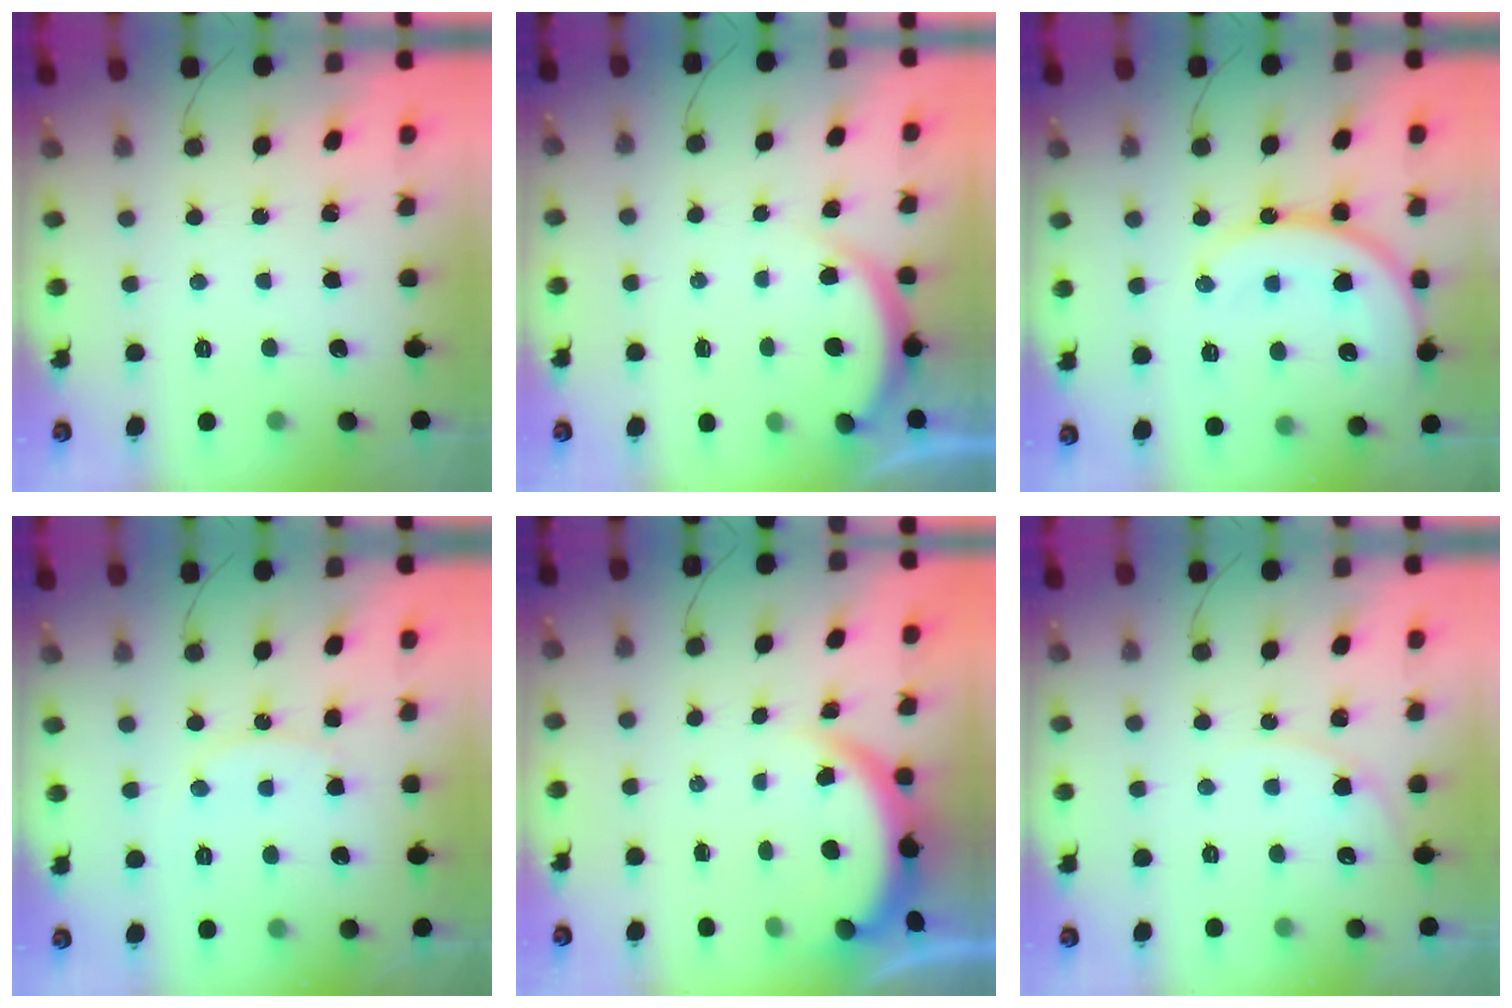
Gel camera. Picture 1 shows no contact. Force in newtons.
{"total": 3.3, "press": 3.2, "slide": 0.7}
{"total": 16.6, "press": 16.4, "slide": 2.0}
{"total": 9.9, "press": 9.9, "slide": 0.7}
{"total": 3.8, "press": 3.8, "slide": 0.2}
{"total": 5.6, "press": 5.6, "slide": 0.6}